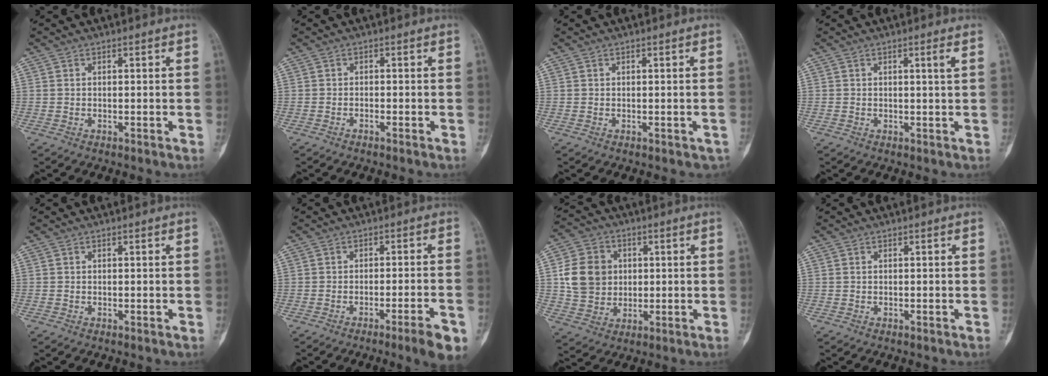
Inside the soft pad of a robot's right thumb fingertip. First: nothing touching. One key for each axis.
{"total": 0.7, "fx": -0.6, "fy": 0.1, "fz": 0.3, "tx": -0.006, "ty": 0.006, "tz": -0.011}
{"total": 0.6, "fx": -0.2, "fy": 0.5, "fz": 0.3, "tx": 0.005, "ty": 0.002, "tz": 0.000}
{"total": 1.6, "fx": 0.5, "fy": -0.3, "fz": 1.5, "tx": -0.021, "ty": -0.004, "tz": 0.008}
{"total": 0.0}
{"total": 6.8, "fx": -4.0, "fy": 0.4, "fz": 5.6, "tx": -0.072, "ty": 0.010, "tz": -0.054}
{"total": 10.9, "fx": 1.3, "fy": 9.5, "fz": 5.2, "tx": -0.070, "ty": 0.004, "tz": 0.027}
{"total": 0.0}